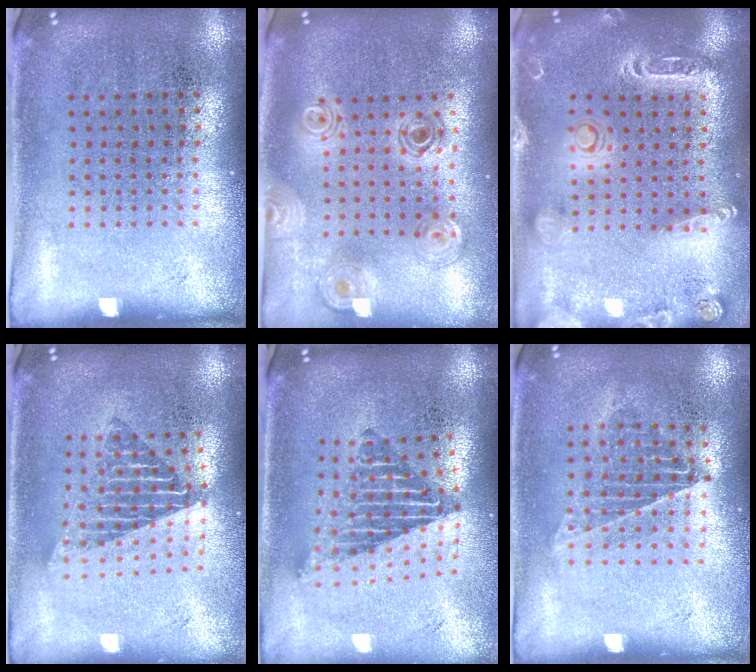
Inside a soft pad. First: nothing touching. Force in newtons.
{"total": 1.1, "press": 1.1, "slide": 0.3}
{"total": 2.0, "press": 1.9, "slide": 0.6}
{"total": 1.7, "press": 1.4, "slide": 1.0}
{"total": 2.1, "press": 1.6, "slide": 1.3}
{"total": 1.1, "press": 1.0, "slide": 0.2}